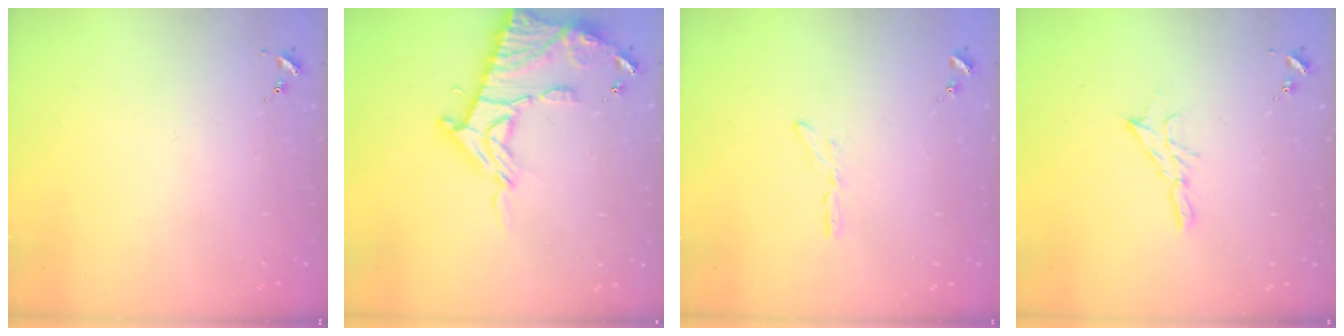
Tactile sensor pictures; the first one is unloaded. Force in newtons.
{"total": 16.6, "press": 16.5, "slide": 1.3}
{"total": 4.0, "press": 3.9, "slide": 0.3}
{"total": 6.3, "press": 6.3, "slide": 0.2}